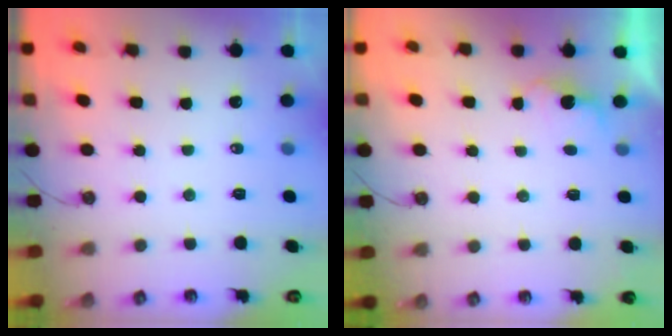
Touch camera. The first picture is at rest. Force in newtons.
{"total": 1.5, "press": 1.3, "slide": 0.8}